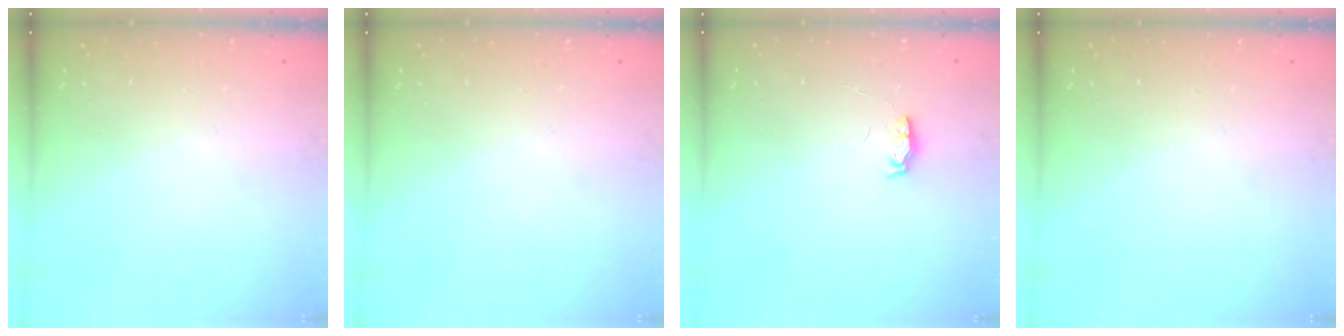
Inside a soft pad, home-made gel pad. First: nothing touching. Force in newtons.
{"total": 0.0}
{"total": 4.0, "press": 4.0, "slide": 0.6}
{"total": 0.0}